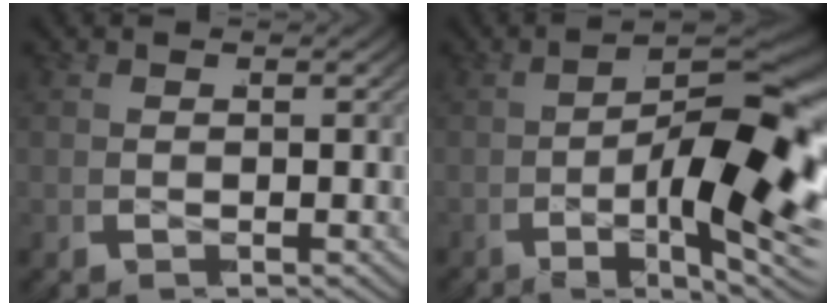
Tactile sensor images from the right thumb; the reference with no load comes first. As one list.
[{"total": 13.5, "force": [-2.3, 4.6, 12.5], "torque": [-0.193, -0.014, -0.032]}]